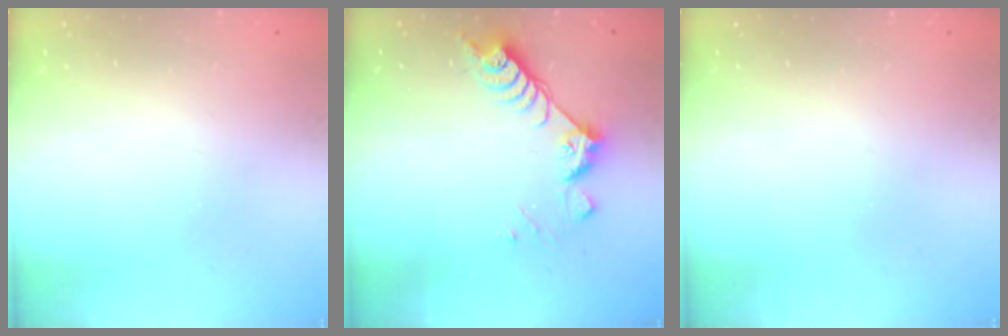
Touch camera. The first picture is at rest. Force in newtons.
{"total": 7.0, "press": 6.9, "slide": 1.4}
{"total": 0.0}